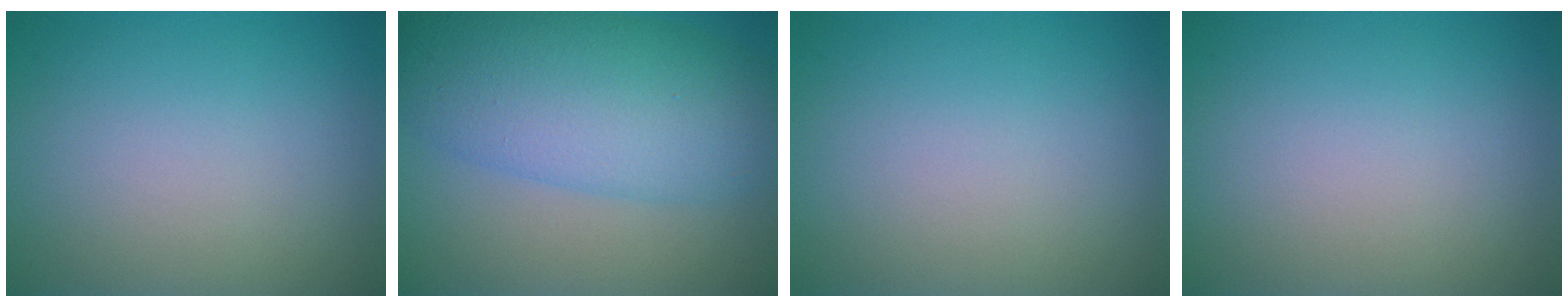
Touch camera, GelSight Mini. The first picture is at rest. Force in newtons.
{"total": 9.7, "press": 9.7, "slide": 0.1}
{"total": 0.0}
{"total": 0.0}